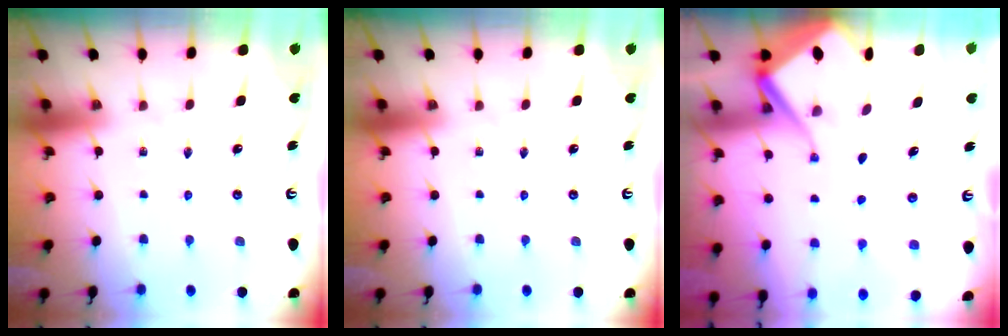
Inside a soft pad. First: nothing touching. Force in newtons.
{"total": 0.0}
{"total": 8.9, "press": 8.8, "slide": 0.7}